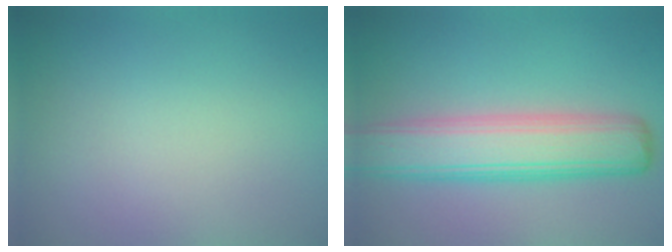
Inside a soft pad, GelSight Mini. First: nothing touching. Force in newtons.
{"total": 7.3, "press": 7.3, "slide": 0.4}